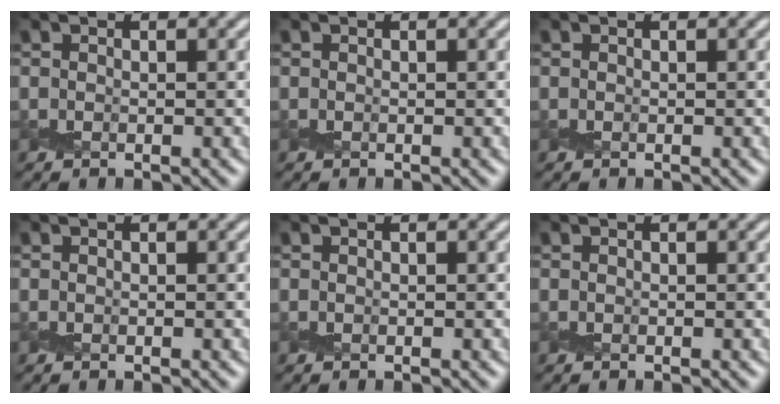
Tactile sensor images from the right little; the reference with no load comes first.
{"total": 0.0}
{"total": 0.0}
{"total": 0.0}
{"total": 0.0}
{"total": 0.0}